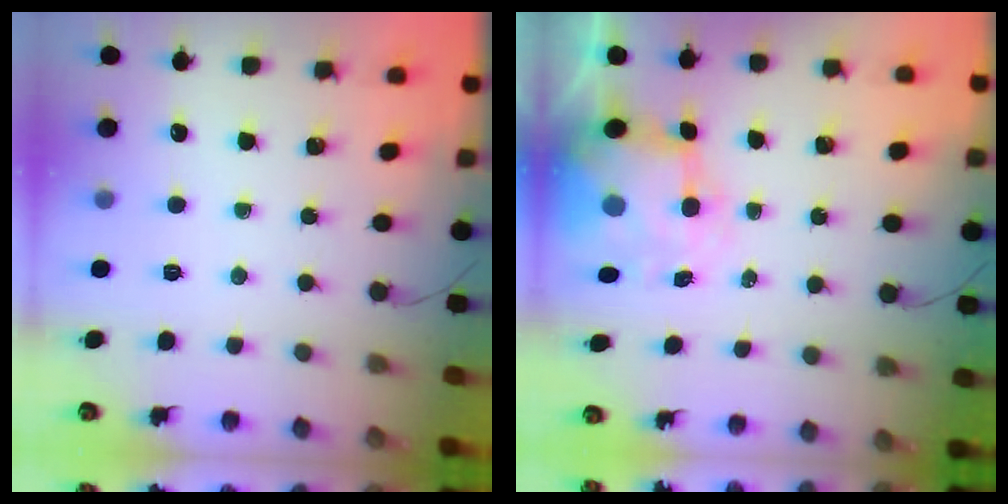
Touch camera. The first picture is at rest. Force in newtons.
{"total": 8.1, "press": 8.0, "slide": 1.4}